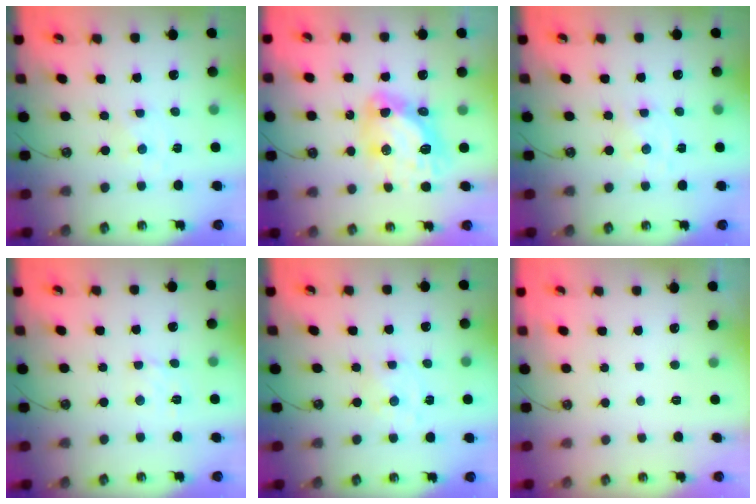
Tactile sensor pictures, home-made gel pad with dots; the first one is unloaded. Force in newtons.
{"total": 15.6, "press": 15.5, "slide": 1.6}
{"total": 0.8, "press": 0.8, "slide": 0.1}
{"total": 2.8, "press": 2.7, "slide": 0.6}
{"total": 1.4, "press": 1.4, "slide": 0.2}
{"total": 0.0}